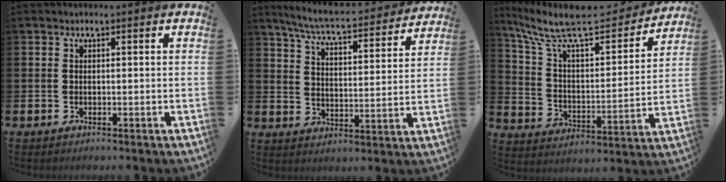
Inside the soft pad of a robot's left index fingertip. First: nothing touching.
{"total": 7.0, "force": [6.5, 0.6, 2.6], "torque": [-0.083, -0.040, 0.111]}
{"total": 11.7, "force": [9.8, 3.2, 5.6], "torque": [-0.149, -0.060, 0.166]}